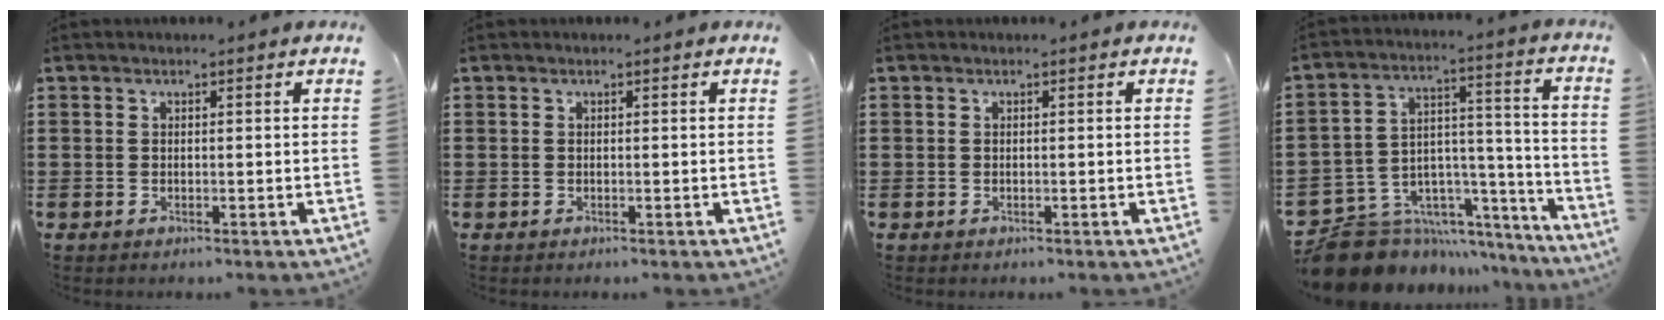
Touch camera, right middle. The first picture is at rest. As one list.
[{"total": 0.0}, {"total": 0.0}, {"total": 9.8, "force": [-8.5, 4.6, 1.4], "torque": [-0.041, 0.010, -0.159]}]